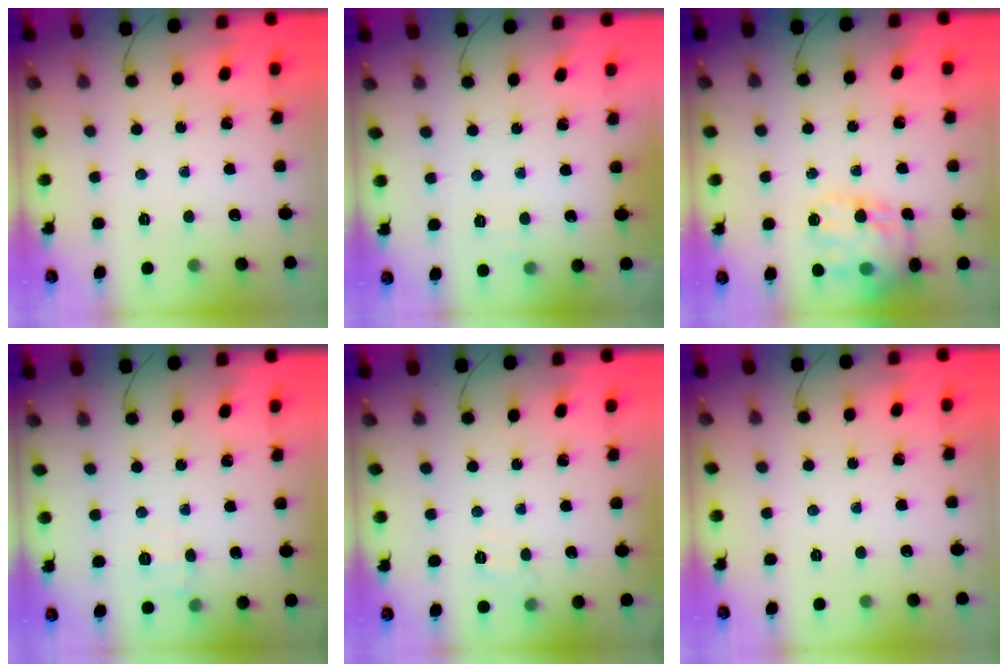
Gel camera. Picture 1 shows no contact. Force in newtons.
{"total": 5.0, "press": 4.8, "slide": 1.3}
{"total": 15.0, "press": 14.9, "slide": 1.8}
{"total": 6.9, "press": 6.7, "slide": 1.6}
{"total": 5.9, "press": 5.7, "slide": 1.2}
{"total": 0.0}